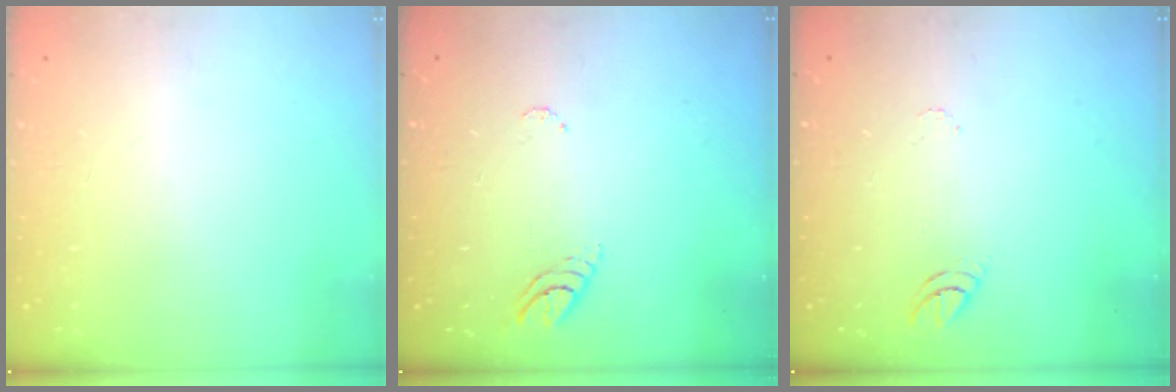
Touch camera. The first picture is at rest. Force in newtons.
{"total": 3.7, "press": 3.6, "slide": 0.4}
{"total": 3.4, "press": 3.4, "slide": 0.3}